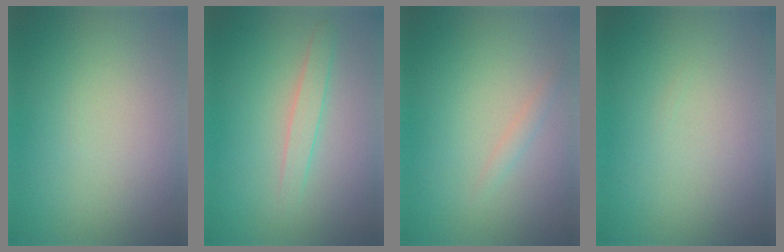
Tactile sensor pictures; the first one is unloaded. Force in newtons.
{"total": 1.6, "press": 1.6, "slide": 0.1}
{"total": 0.8, "press": 0.8, "slide": 0.0}
{"total": 0.0}